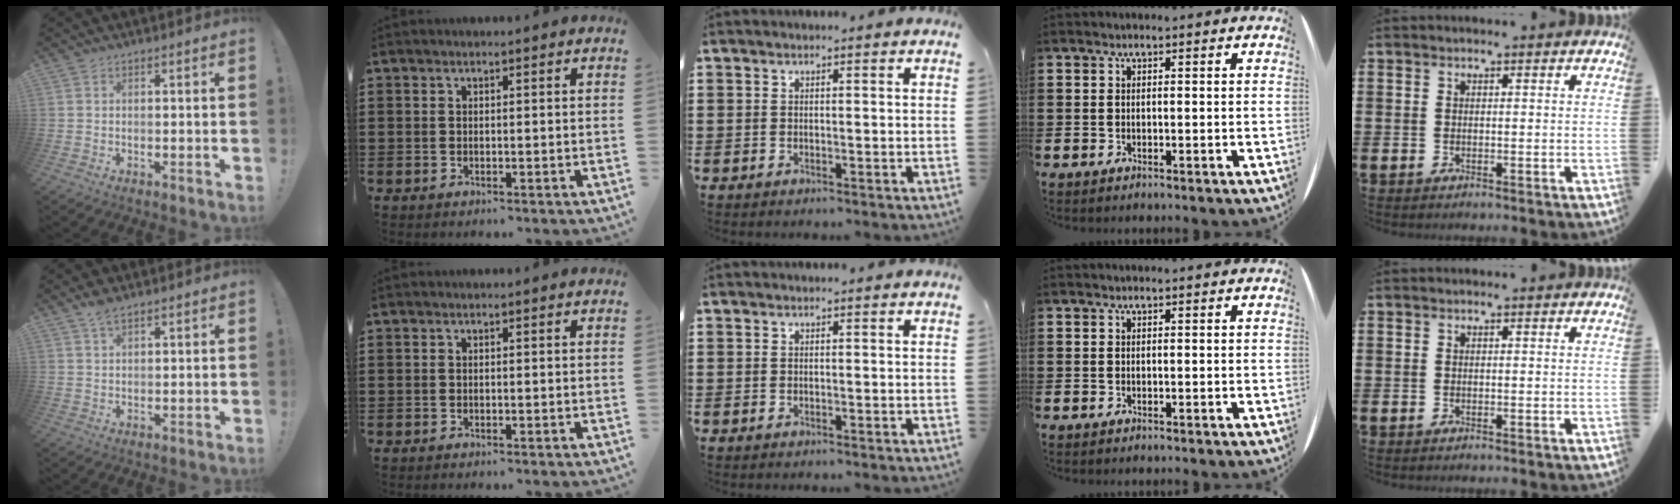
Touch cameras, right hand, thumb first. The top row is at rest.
{"thumb": {"total": 3.2, "force": [2.2, 1.0, 2.1], "torque": [-0.033, -0.009, 0.038]}}